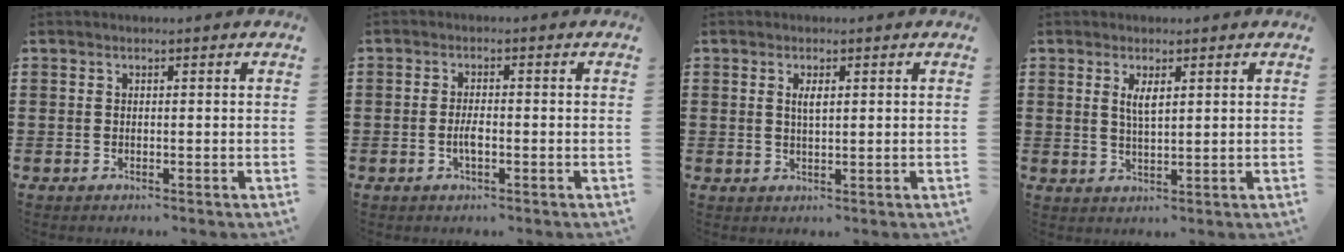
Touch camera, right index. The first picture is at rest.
{"total": 2.6, "force": [-0.8, 0.9, 2.4], "torque": [-0.052, -0.001, -0.016]}
{"total": 2.0, "force": [0.5, 0.6, 1.8], "torque": [-0.036, 0.004, 0.008]}
{"total": 2.8, "force": [1.1, 0.8, 2.5], "torque": [-0.051, 0.004, 0.018]}